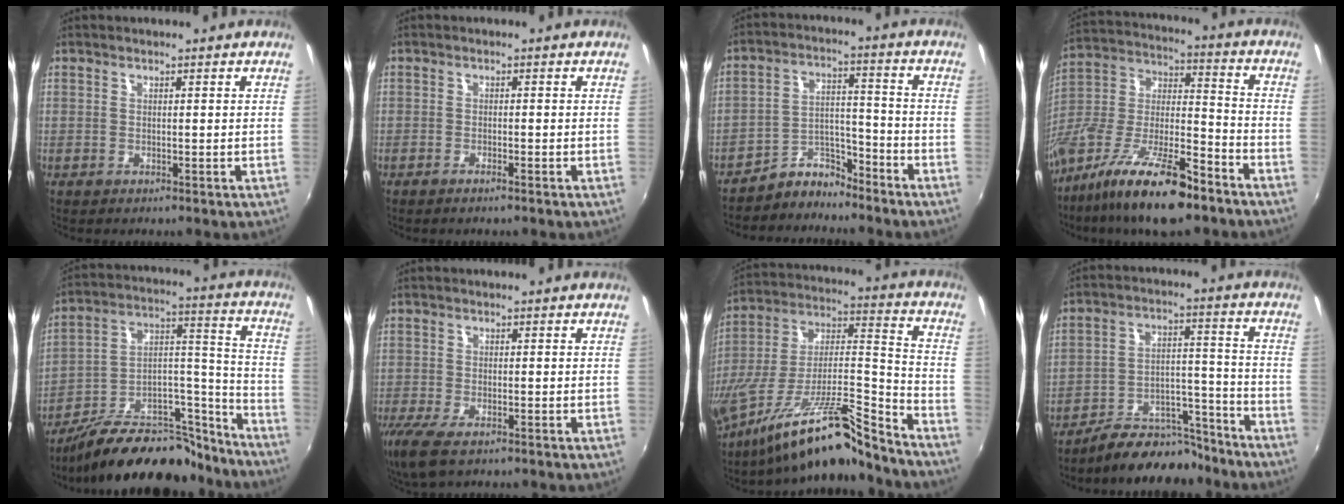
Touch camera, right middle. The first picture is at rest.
{"total": 1.4, "force": [-1.1, -0.1, 0.8], "torque": [-0.022, -0.001, -0.023]}
{"total": 6.8, "force": [-6.3, 2.3, 0.8], "torque": [-0.011, 0.029, -0.116]}
{"total": 20.4, "force": [-13.9, 5.4, 13.8], "torque": [-0.269, -0.017, -0.251]}
{"total": 25.6, "force": [-20.9, 9.2, 11.5], "torque": [-0.177, 0.047, -0.302]}
{"total": 7.1, "force": [-4.5, 2.4, 5.0], "torque": [-0.116, -0.033, -0.082]}
{"total": 21.8, "force": [-17.7, 2.1, 12.5], "torque": [-0.218, -0.030, -0.306]}
{"total": 13.3, "force": [-11.7, 4.7, 4.0], "torque": [-0.072, 0.035, -0.167]}